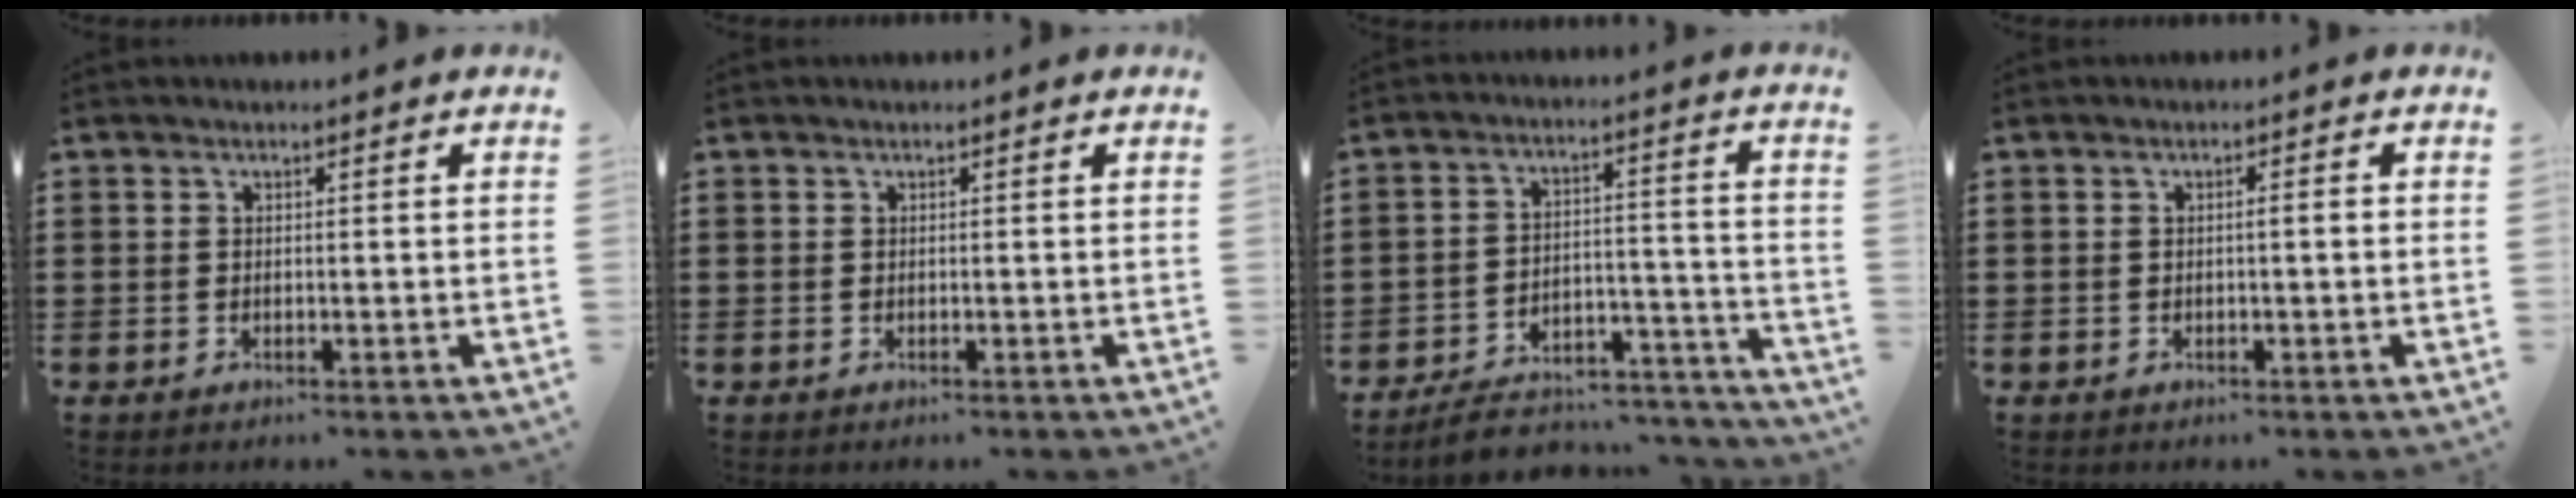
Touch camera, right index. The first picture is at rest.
{"total": 0.0}
{"total": 6.2, "force": [-5.7, 1.6, 1.7], "torque": [-0.030, 0.012, -0.111]}
{"total": 0.9, "force": [-0.2, 0.0, 0.9], "torque": [-0.014, -0.002, -0.003]}